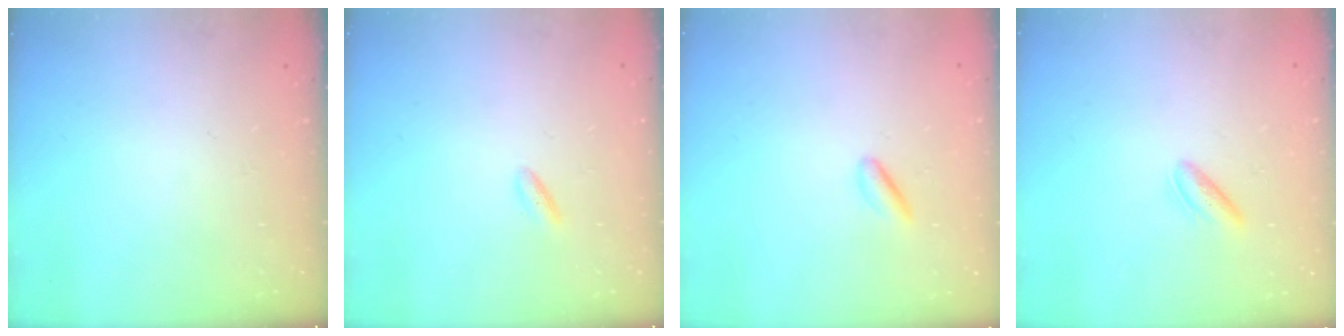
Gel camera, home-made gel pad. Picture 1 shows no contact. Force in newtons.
{"total": 2.3, "press": 2.2, "slide": 0.4}
{"total": 2.1, "press": 2.0, "slide": 0.7}
{"total": 2.4, "press": 2.2, "slide": 0.9}